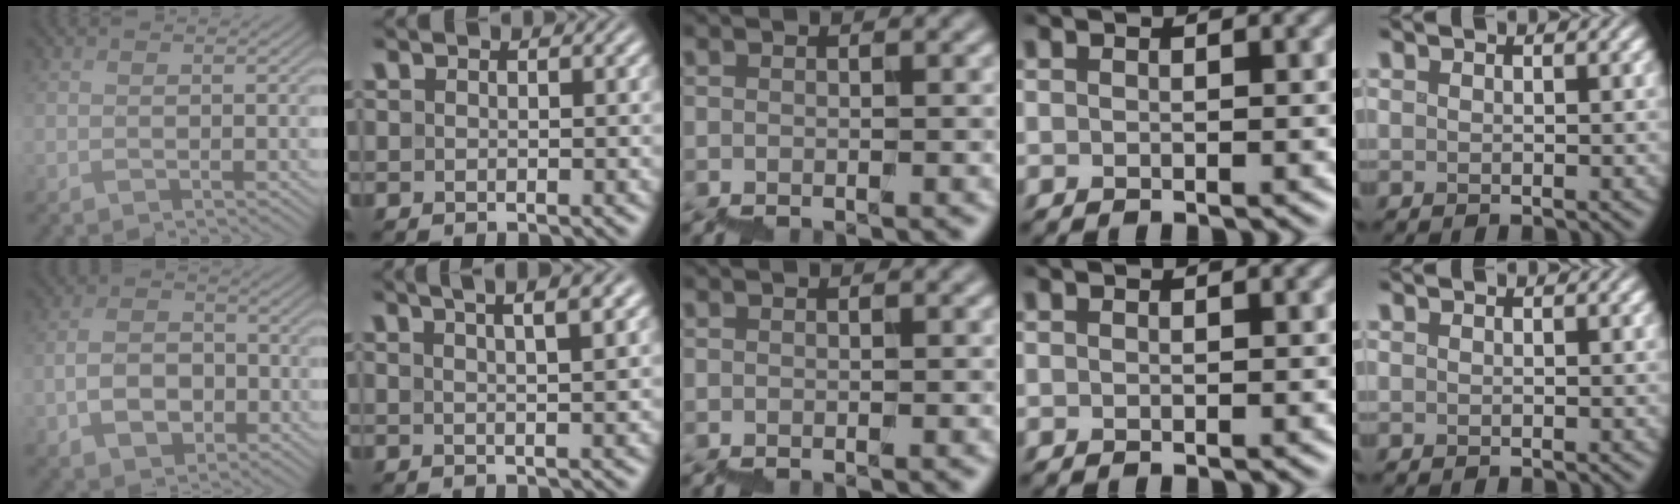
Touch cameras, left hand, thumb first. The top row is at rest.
{"thumb": {"total": 6.2, "force": [-2.4, 4.3, 3.8], "torque": [-0.076, -0.006, -0.049]}, "index": {"total": 6.4, "force": [3.7, 2.2, 4.7], "torque": [-0.034, 0.037, 0.025]}}